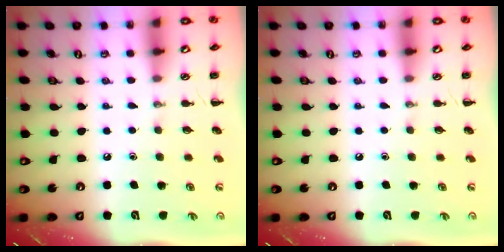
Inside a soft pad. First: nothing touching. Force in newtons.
{"total": 0.0}